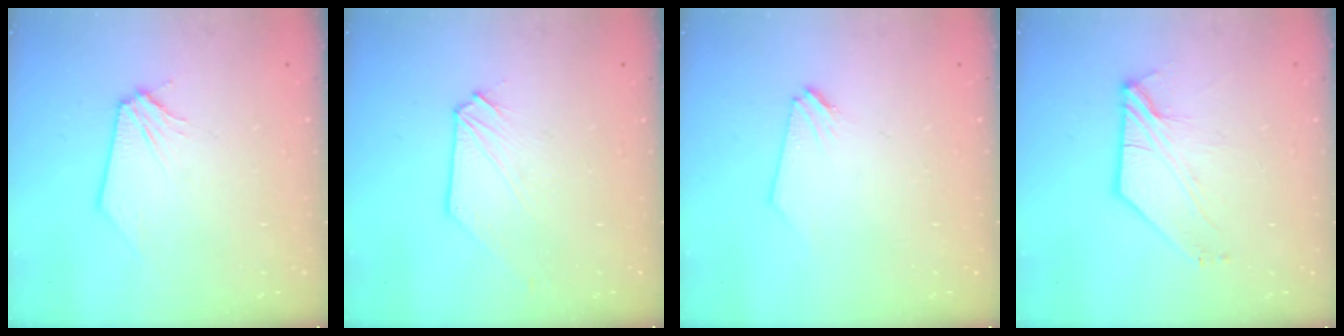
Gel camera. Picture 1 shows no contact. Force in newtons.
{"total": 0.5, "press": 0.5, "slide": 0.0}
{"total": 0.0}
{"total": 7.2, "press": 7.1, "slide": 0.9}